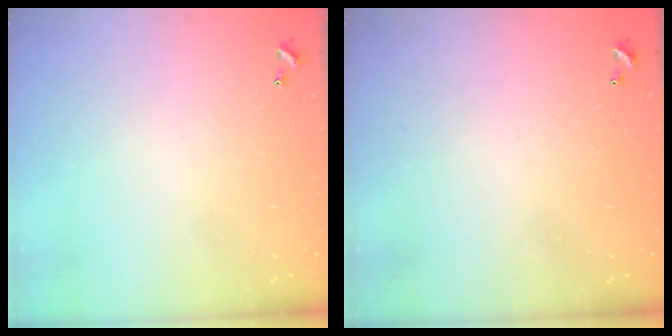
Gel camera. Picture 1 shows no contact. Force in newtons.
{"total": 2.8, "press": 2.8, "slide": 0.1}